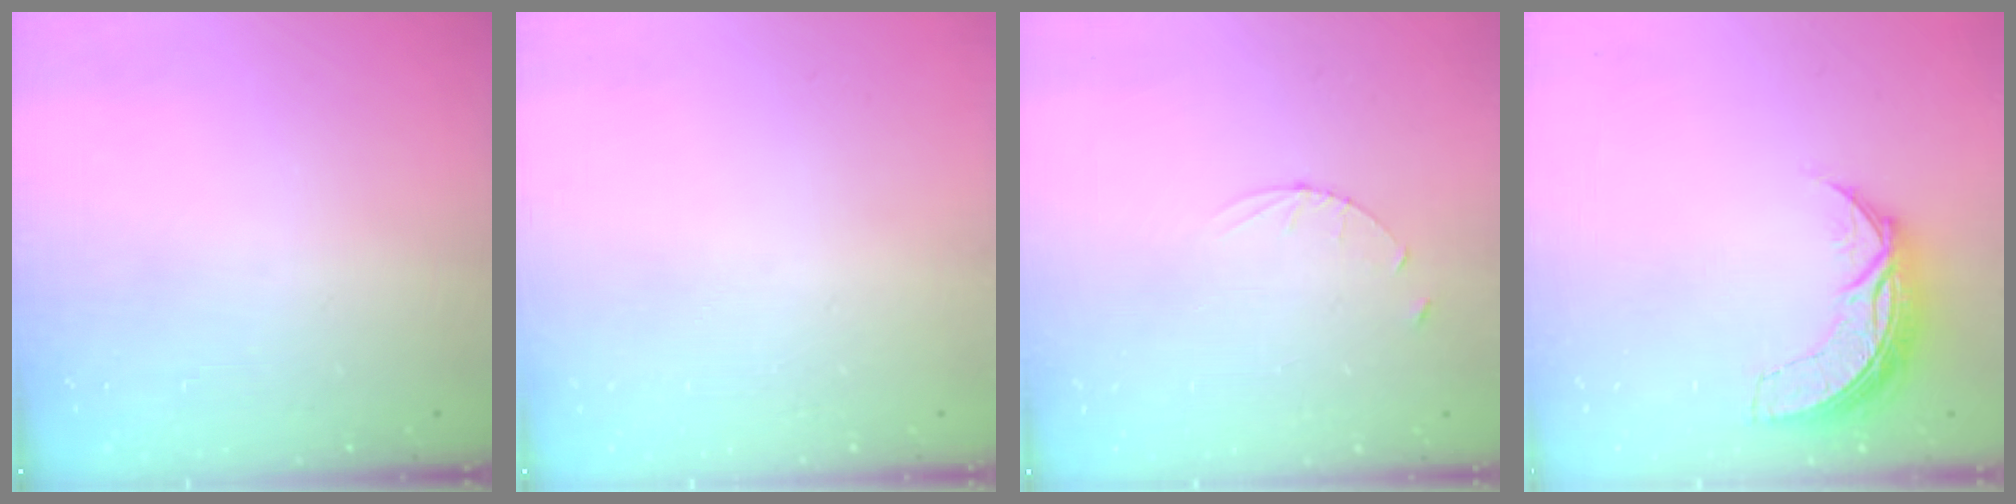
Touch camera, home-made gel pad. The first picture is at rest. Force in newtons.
{"total": 0.0}
{"total": 3.0, "press": 2.9, "slide": 0.4}
{"total": 7.9, "press": 7.9, "slide": 0.5}